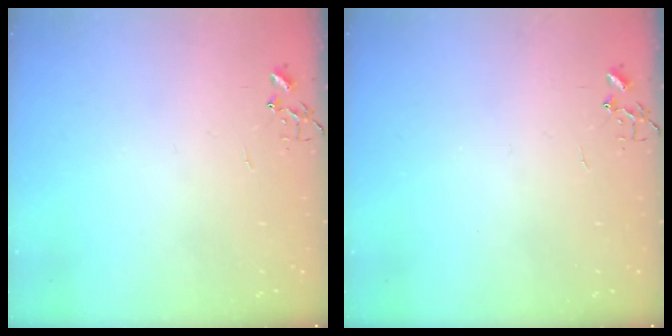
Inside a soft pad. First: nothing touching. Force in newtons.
{"total": 0.0}